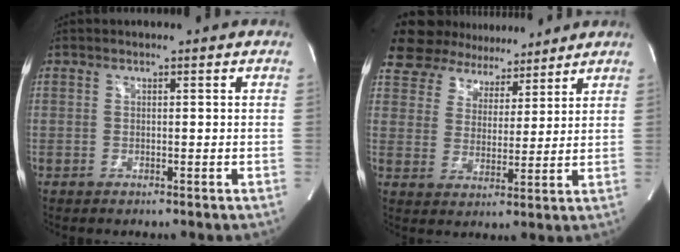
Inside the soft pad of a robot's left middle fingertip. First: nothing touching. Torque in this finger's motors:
{"motor_torque": [2.14, 0.00, 1.05, 0.21]}